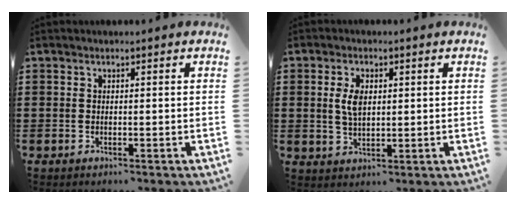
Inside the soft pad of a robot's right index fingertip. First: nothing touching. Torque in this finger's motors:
{"motor_torque": [0.13, 0.13, 0.18, 0.04]}